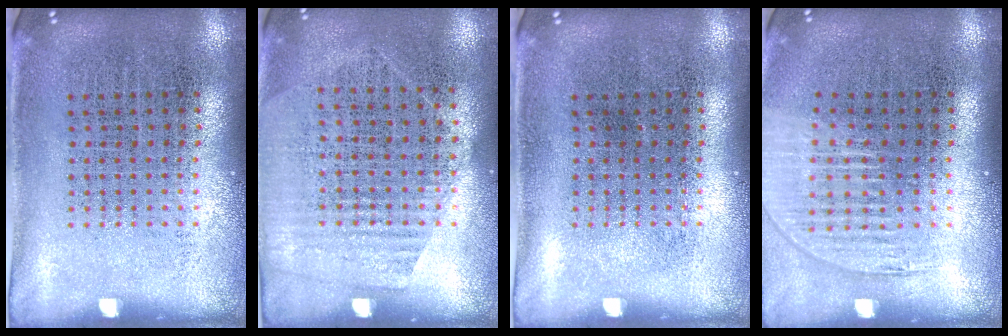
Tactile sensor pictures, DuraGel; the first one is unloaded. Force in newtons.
{"total": 1.3, "press": 1.1, "slide": 0.7}
{"total": 0.0}
{"total": 1.2, "press": 1.1, "slide": 0.5}